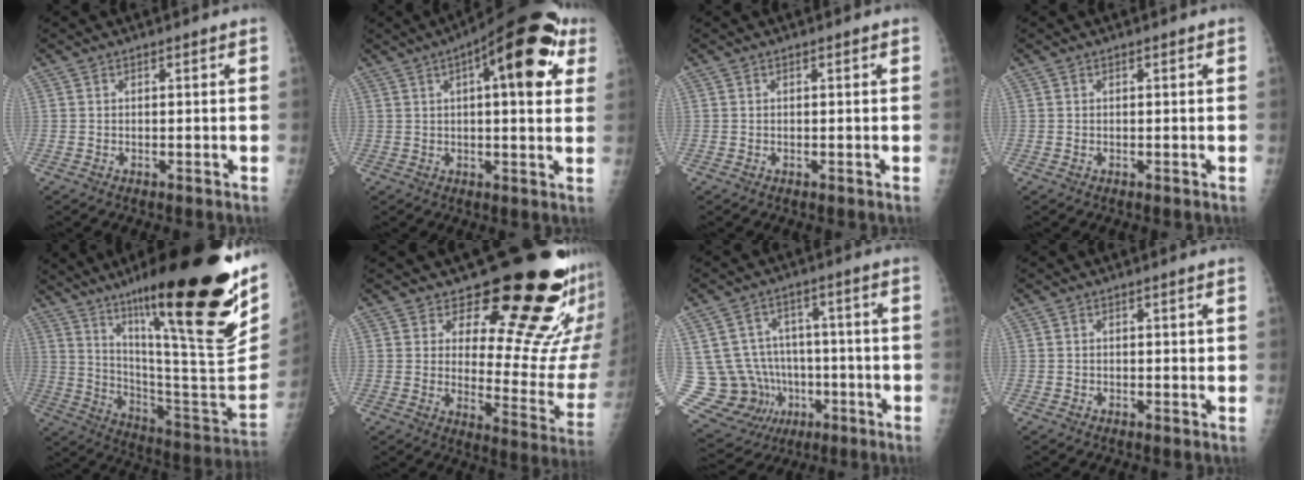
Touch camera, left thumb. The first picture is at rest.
{"total": 18.2, "force": [7.0, 6.4, 15.6], "torque": [-0.195, 0.007, 0.087]}
{"total": 0.0}
{"total": 0.0}
{"total": 35.3, "force": [20.0, 7.1, 28.2], "torque": [-0.355, -0.054, 0.324]}
{"total": 21.7, "force": [15.8, 8.1, 12.4], "torque": [-0.119, -0.127, 0.203]}
{"total": 16.4, "force": [-1.5, 15.5, 5.3], "torque": [-0.098, 0.049, 0.006]}
{"total": 0.6, "force": [0.1, 0.4, 0.4], "torque": [0.002, 0.001, -0.001]}